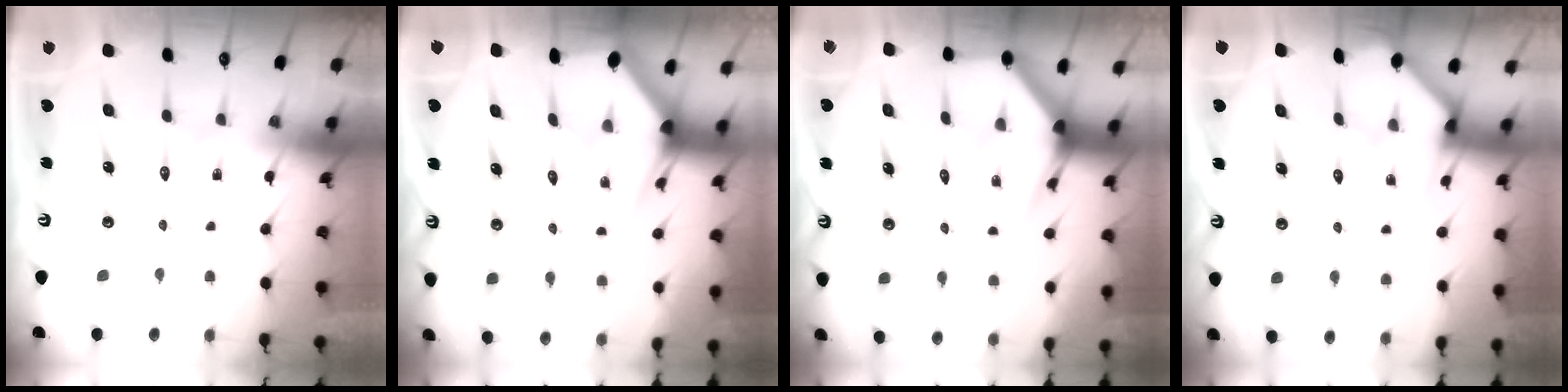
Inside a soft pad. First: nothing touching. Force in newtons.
{"total": 3.1, "press": 3.1, "slide": 0.1}
{"total": 3.8, "press": 3.8, "slide": 0.2}
{"total": 2.0, "press": 2.0, "slide": 0.2}